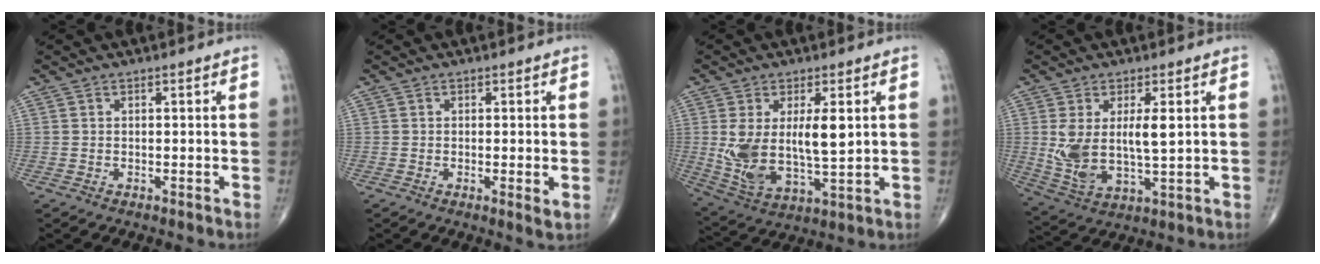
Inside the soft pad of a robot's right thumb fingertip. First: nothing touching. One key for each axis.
{"total": 2.1, "fx": -0.2, "fy": 0.2, "fz": 2.0, "tx": -0.037, "ty": -0.009, "tz": -0.006}
{"total": 13.7, "fx": 2.1, "fy": 5.9, "fz": 12.2, "tx": -0.228, "ty": -0.022, "tz": 0.053}
{"total": 10.9, "fx": 1.7, "fy": 4.5, "fz": 9.8, "tx": -0.192, "ty": -0.016, "tz": 0.043}